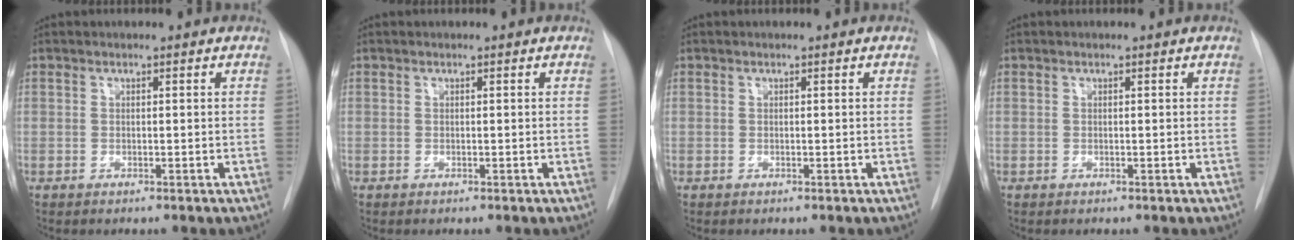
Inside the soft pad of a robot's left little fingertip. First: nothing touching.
{"total": 0.0}
{"total": 0.0}
{"total": 0.0}